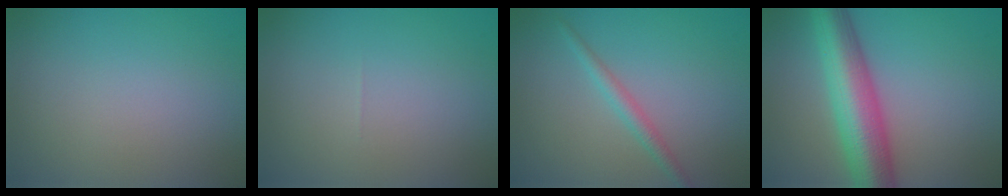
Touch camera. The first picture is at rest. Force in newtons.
{"total": 0.0}
{"total": 1.7, "press": 1.7, "slide": 0.1}
{"total": 8.5, "press": 8.5, "slide": 0.3}